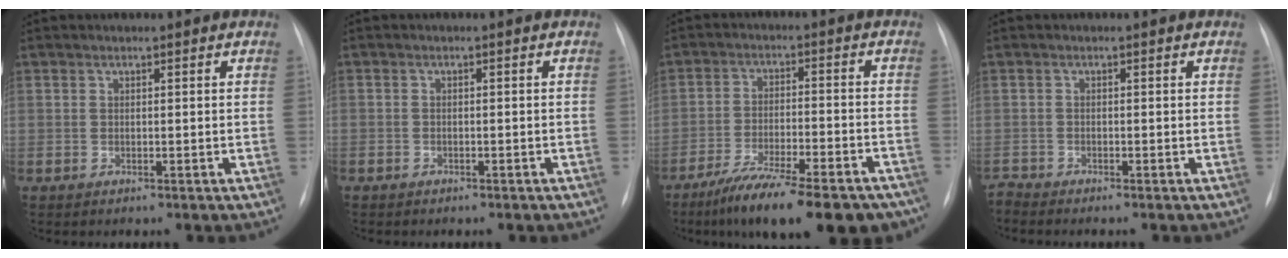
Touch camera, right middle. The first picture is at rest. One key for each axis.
{"total": 1.4, "fx": -1.1, "fy": 0.8, "fz": 0.4, "tx": -0.007, "ty": 0.002, "tz": -0.012}
{"total": 19.7, "fx": -15.5, "fy": 4.3, "fz": 11.4, "tx": -0.130, "ty": -0.005, "tz": -0.231}
{"total": 1.5, "fx": -1.4, "fy": -0.5, "fz": -0.3, "tx": 0.008, "ty": -0.010, "tz": -0.026}